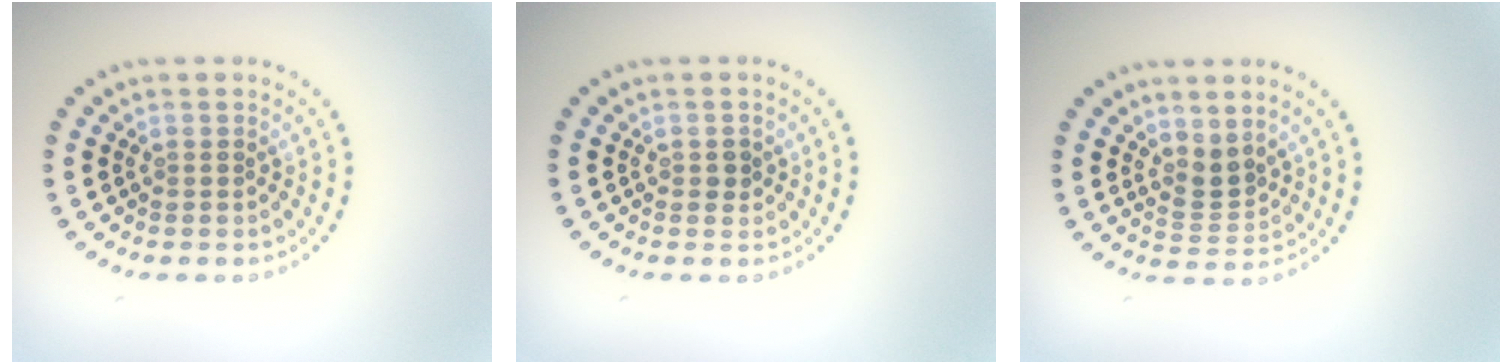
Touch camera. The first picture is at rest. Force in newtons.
{"total": 1.0, "press": 0.9, "slide": 0.1}
{"total": 2.2, "press": 1.6, "slide": 1.5}